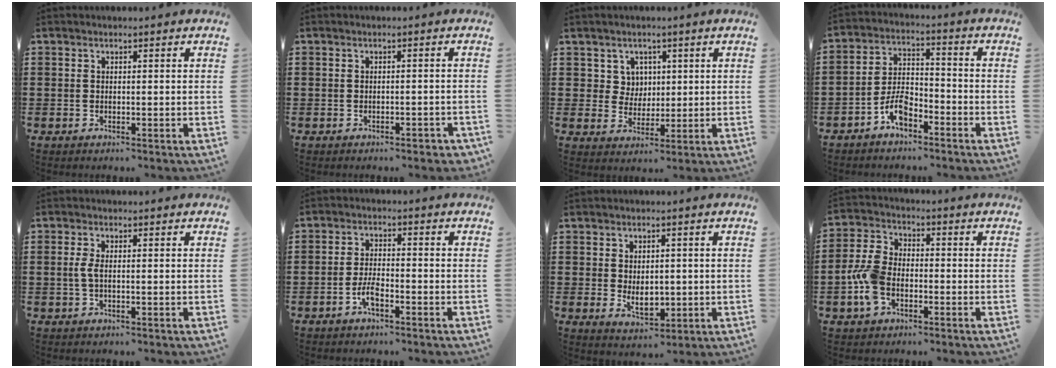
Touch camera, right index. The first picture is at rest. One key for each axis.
{"total": 1.0, "fx": -0.8, "fy": 0.2, "fz": 0.6, "tx": -0.015, "ty": -0.004, "tz": -0.016}
{"total": 4.4, "fx": 1.6, "fy": 4.0, "fz": 0.8, "tx": -0.036, "ty": 0.014, "tz": 0.029}
{"total": 5.8, "fx": -3.7, "fy": 2.7, "fz": 3.5, "tx": -0.079, "ty": 0.011, "tz": -0.074}
{"total": 2.4, "fx": -0.1, "fy": 0.8, "fz": 2.3, "tx": -0.059, "ty": -0.005, "tz": -0.008}
{"total": 3.7, "fx": -2.1, "fy": 1.2, "fz": 2.8, "tx": -0.069, "ty": 0.000, "tz": -0.045}
{"total": 4.3, "fx": -0.1, "fy": 2.6, "fz": 3.4, "tx": -0.048, "ty": 0.001, "tz": -0.004}
{"total": 6.9, "fx": -2.0, "fy": 4.2, "fz": 5.1, "tx": -0.138, "ty": -0.001, "tz": -0.049}